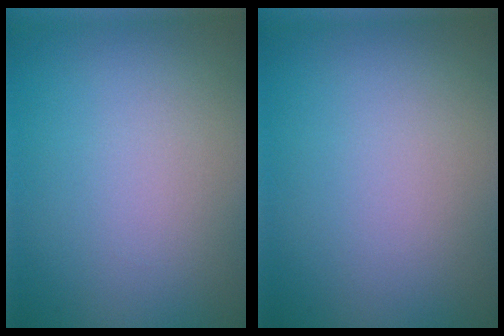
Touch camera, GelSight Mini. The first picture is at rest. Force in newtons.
{"total": 0.0}